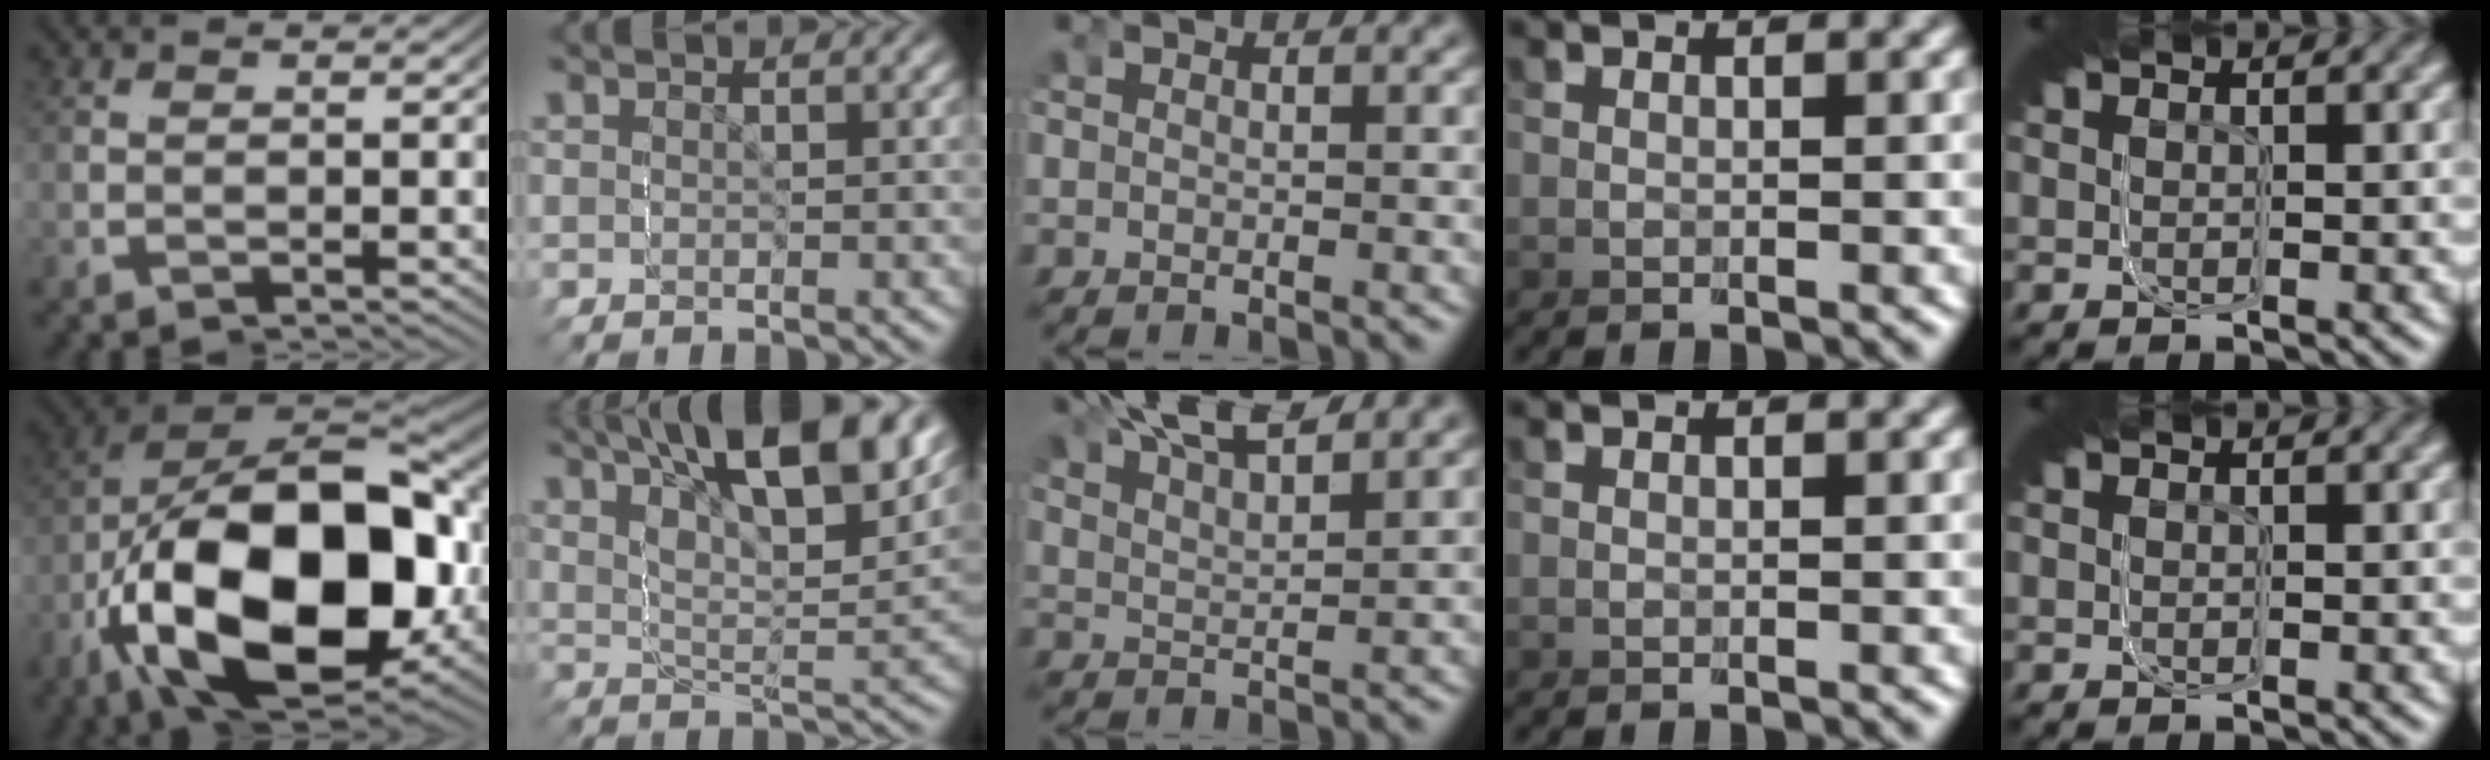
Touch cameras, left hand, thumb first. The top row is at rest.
{"thumb": {"total": 23.4, "force": [-3.2, 12.7, 19.4], "torque": [-0.380, -0.036, -0.031]}, "index": {"total": 10.5, "force": [8.3, 3.0, 5.7], "torque": [-0.113, 0.054, 0.101]}, "middle": {"total": 6.8, "force": [5.3, 2.7, 3.5], "torque": [-0.083, 0.006, 0.084]}}